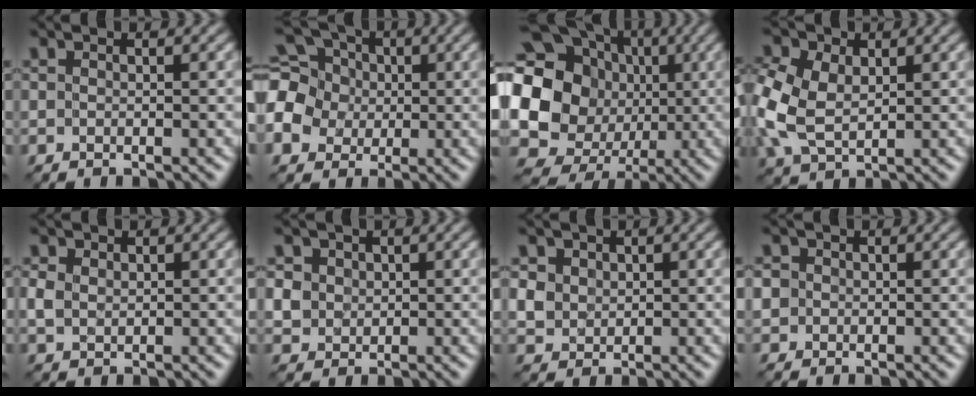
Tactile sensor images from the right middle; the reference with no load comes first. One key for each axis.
{"total": 9.8, "fx": 0.0, "fy": 8.6, "fz": 4.7, "tx": -0.129, "ty": 0.024, "tz": -0.035}
{"total": 19.2, "fx": 0.7, "fy": 17.2, "fz": 8.5, "tx": -0.181, "ty": 0.010, "tz": -0.019}
{"total": 7.3, "fx": 0.6, "fy": 5.2, "fz": 5.2, "tx": -0.154, "ty": 0.006, "tz": 0.005}
{"total": 1.7, "fx": 0.4, "fy": 1.5, "fz": 0.8, "tx": -0.021, "ty": 0.002, "tz": 0.008}
{"total": 4.7, "fx": 1.4, "fy": 4.1, "fz": 1.7, "tx": -0.048, "ty": 0.025, "tz": 0.019}
{"total": 3.8, "fx": 1.3, "fy": 3.2, "fz": 1.4, "tx": -0.047, "ty": 0.018, "tz": 0.022}
{"total": 3.2, "fx": 0.3, "fy": 3.0, "fz": 1.1, "tx": -0.019, "ty": 0.026, "tz": -0.015}